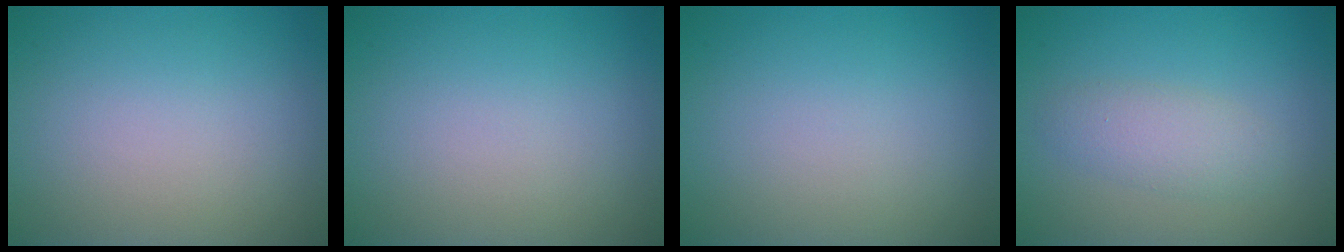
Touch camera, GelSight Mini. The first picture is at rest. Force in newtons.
{"total": 0.0}
{"total": 0.0}
{"total": 2.5, "press": 2.5, "slide": 0.1}